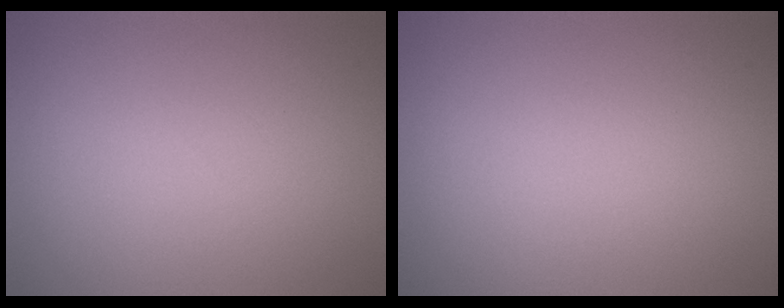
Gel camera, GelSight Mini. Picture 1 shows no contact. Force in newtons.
{"total": 0.0}